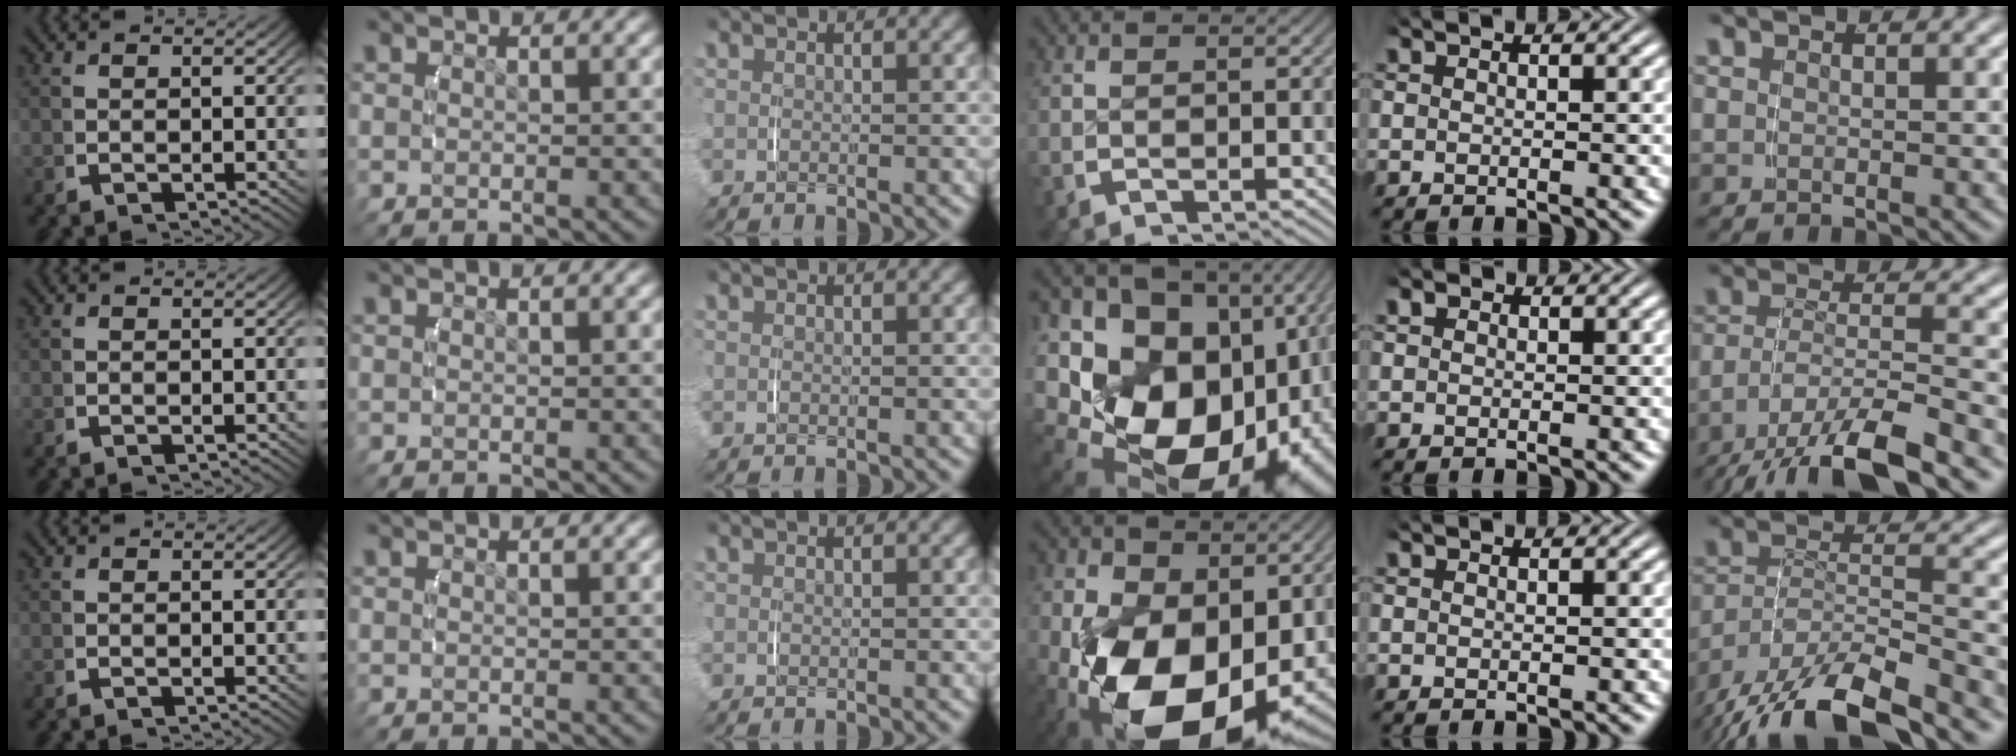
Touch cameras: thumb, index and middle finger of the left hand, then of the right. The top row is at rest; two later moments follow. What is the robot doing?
{"motion": "lift_and_place", "object": "backpack"}